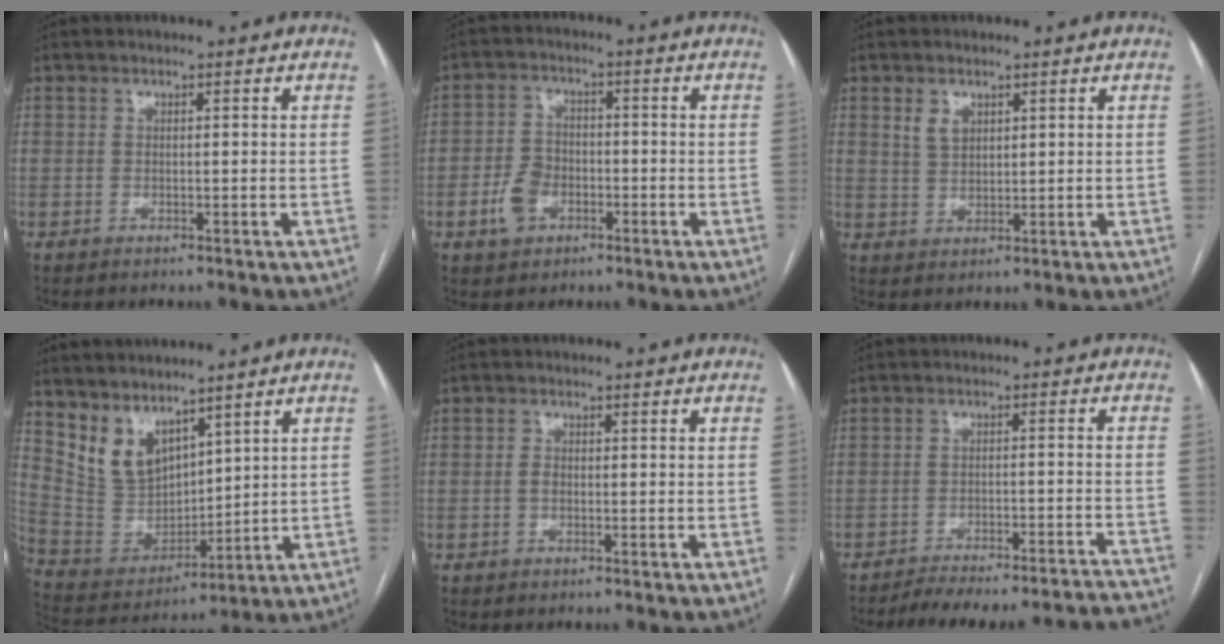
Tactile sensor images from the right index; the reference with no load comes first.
{"total": 6.0, "force": [-2.4, 4.3, 3.5], "torque": [-0.075, 0.008, -0.040]}
{"total": 3.2, "force": [1.7, 2.0, 1.8], "torque": [-0.037, 0.002, 0.039]}
{"total": 9.6, "force": [6.8, 5.3, 4.1], "torque": [-0.095, 0.011, 0.159]}
{"total": 1.1, "force": [-0.2, 0.6, 0.9], "torque": [-0.016, 0.002, -0.004]}
{"total": 20.3, "force": [-19.4, 1.8, 5.9], "torque": [-0.042, 0.007, -0.244]}